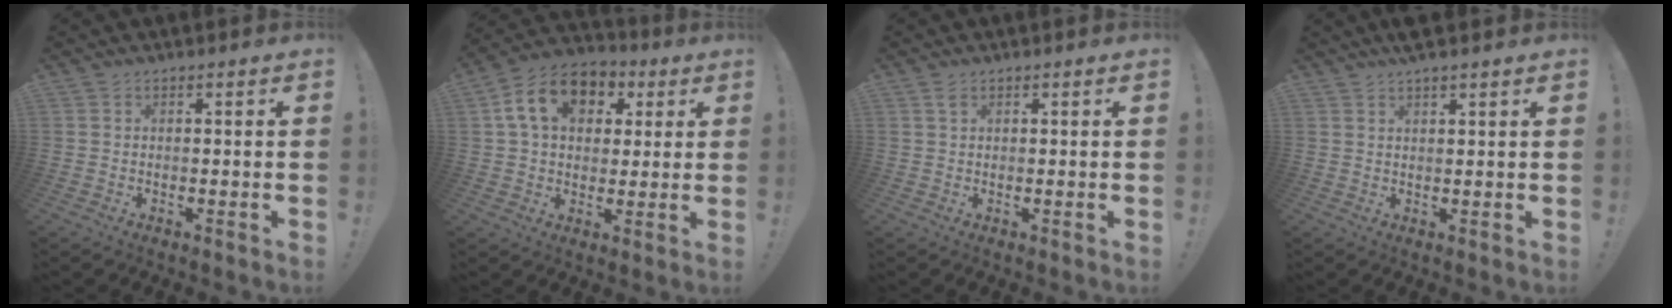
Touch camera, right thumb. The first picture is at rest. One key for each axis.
{"total": 14.5, "fx": 4.8, "fy": 10.5, "fz": 8.8, "tx": -0.147, "ty": 0.006, "tz": 0.096}
{"total": 1.7, "fx": 1.0, "fy": 0.9, "fz": 1.0, "tx": -0.022, "ty": 0.001, "tz": 0.019}
{"total": 3.3, "fx": 2.7, "fy": 0.0, "fz": 1.9, "tx": -0.039, "ty": -0.009, "tz": 0.047}